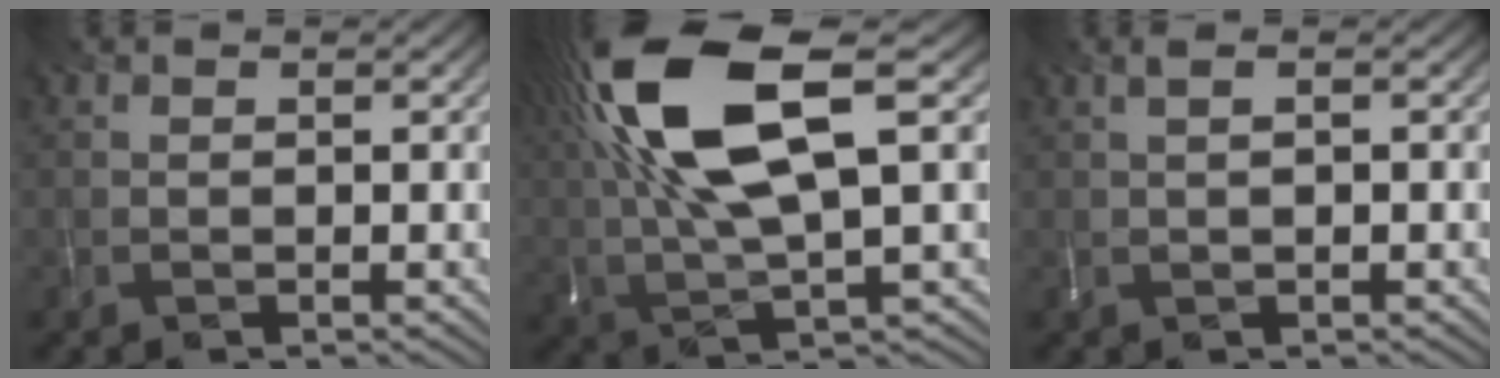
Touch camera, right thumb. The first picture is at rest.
{"total": 15.6, "force": [4.9, 4.8, 14.0], "torque": [-0.318, 0.021, 0.091]}
{"total": 1.1, "force": [0.2, -0.4, 1.0], "torque": [-0.022, 0.008, 0.005]}